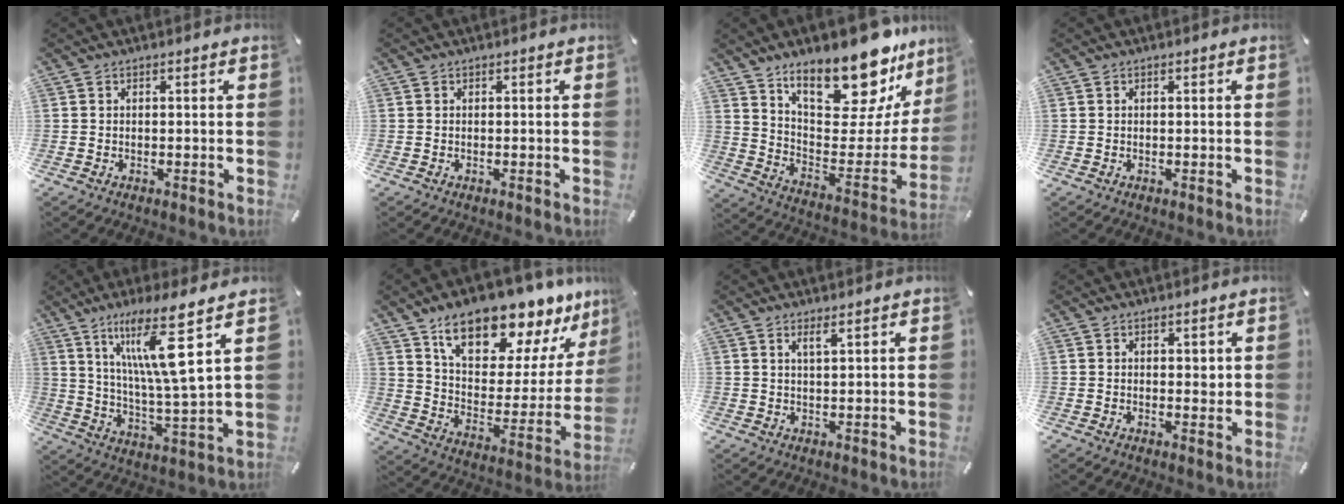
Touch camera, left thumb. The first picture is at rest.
{"total": 0.0}
{"total": 22.7, "force": [17.2, 9.5, 11.3], "torque": [-0.156, -0.127, 0.292]}
{"total": 0.0}
{"total": 15.1, "force": [8.4, 1.6, 12.4], "torque": [-0.227, -0.032, 0.130]}
{"total": 18.3, "force": [14.8, 7.5, 7.6], "torque": [-0.119, -0.118, 0.254]}
{"total": 2.5, "force": [1.6, 0.2, 1.8], "torque": [-0.038, 0.000, 0.028]}
{"total": 1.8, "force": [0.6, 1.2, 1.2], "torque": [-0.009, -0.002, 0.007]}